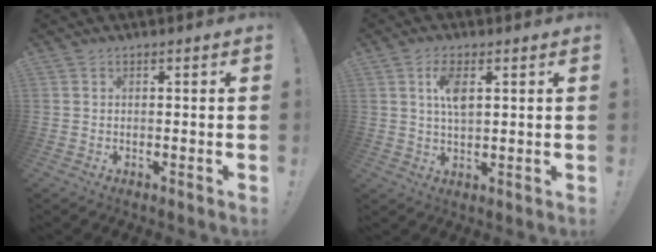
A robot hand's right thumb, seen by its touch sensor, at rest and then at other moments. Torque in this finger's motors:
{"motor_torque": [0.03, 0.09, 0.04, 0.04, 0.01]}